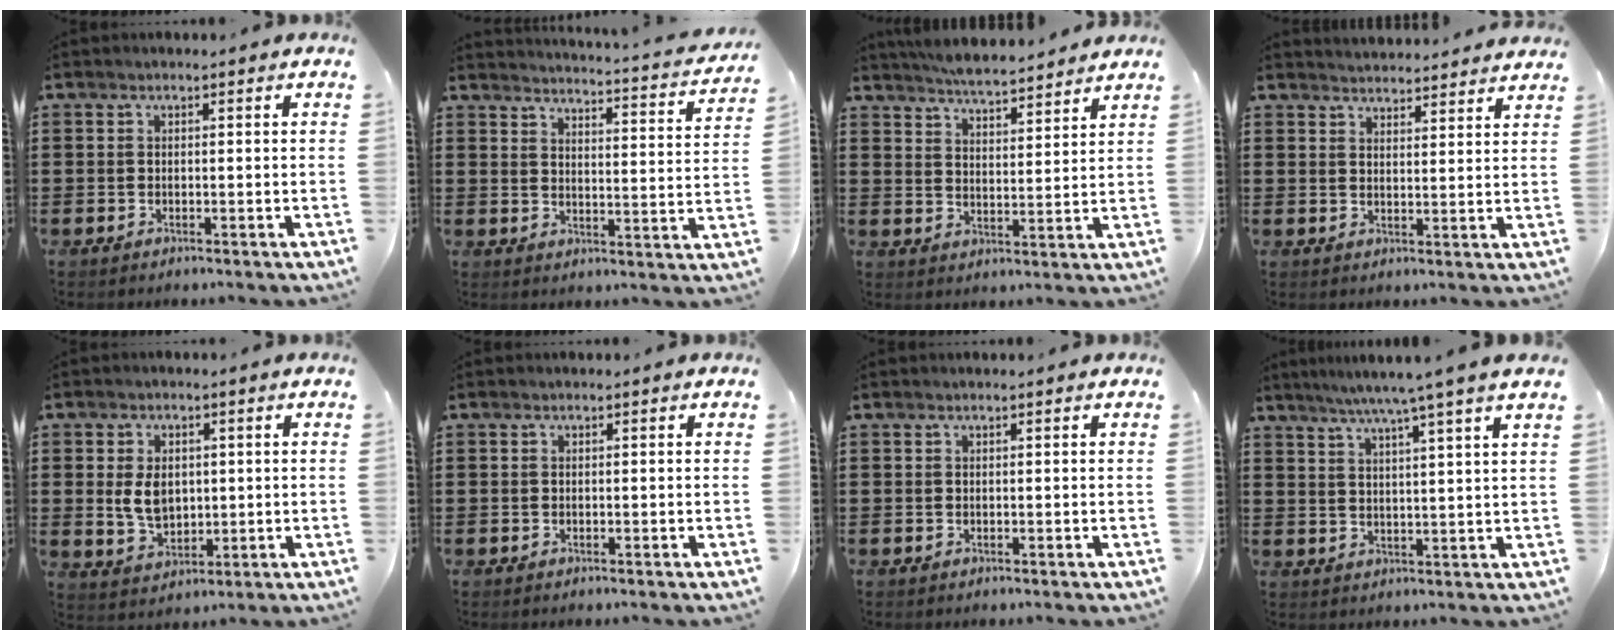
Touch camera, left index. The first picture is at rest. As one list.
[{"total": 3.2, "force": [3.1, -0.5, 0.8], "torque": [-0.026, -0.036, 0.044]}, {"total": 4.8, "force": [4.8, -0.1, 0.8], "torque": [-0.034, -0.026, 0.085]}, {"total": 3.1, "force": [3.1, -0.3, -0.2], "torque": [-0.004, -0.015, 0.055]}, {"total": 5.4, "force": [0.5, 3.8, 3.8], "torque": [-0.080, 0.005, 0.005]}, {"total": 0.0}, {"total": 0.0}, {"total": 5.9, "force": [4.7, -1.5, 3.3], "torque": [-0.075, -0.018, 0.076]}]